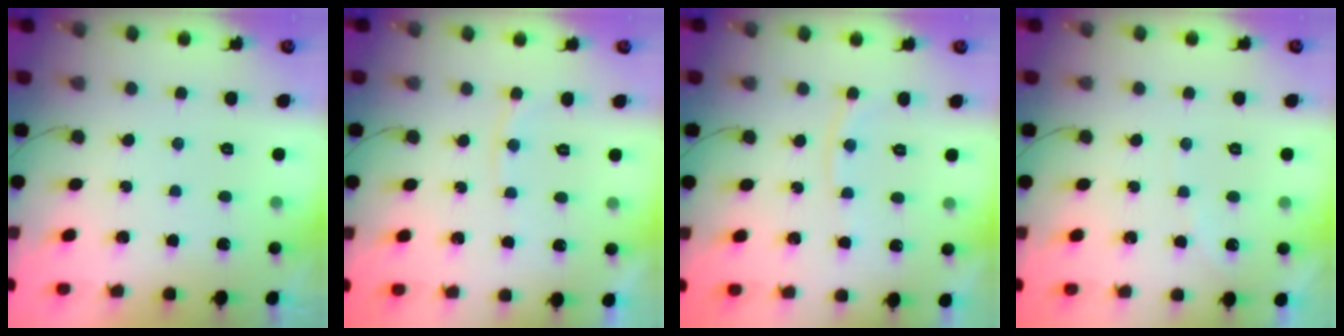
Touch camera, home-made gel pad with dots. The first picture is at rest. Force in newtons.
{"total": 5.8, "press": 5.7, "slide": 0.6}
{"total": 5.7, "press": 5.7, "slide": 0.5}
{"total": 2.8, "press": 2.8, "slide": 0.5}